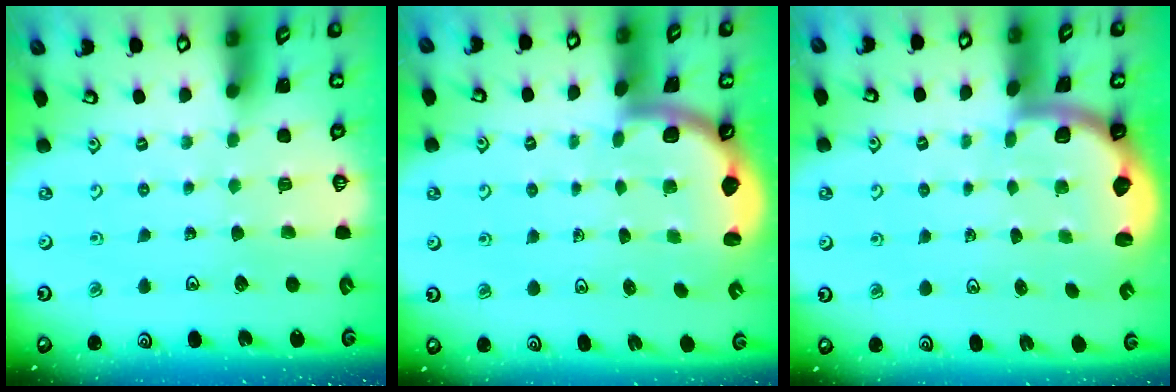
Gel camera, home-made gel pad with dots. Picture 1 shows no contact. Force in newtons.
{"total": 1.8, "press": 1.8, "slide": 0.1}
{"total": 1.9, "press": 1.8, "slide": 0.5}